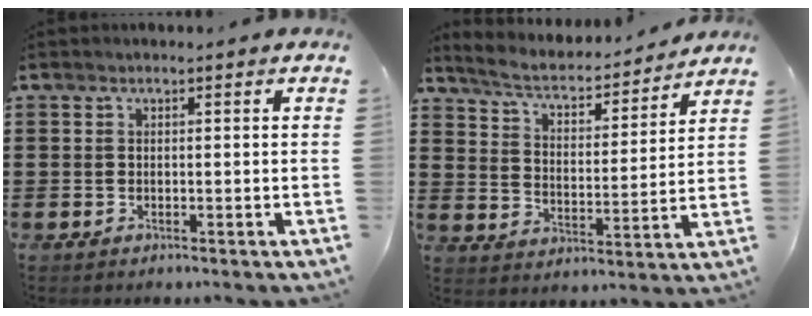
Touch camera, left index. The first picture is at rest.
{"total": 4.1, "force": [3.6, 0.7, 1.7], "torque": [-0.052, -0.031, 0.054]}